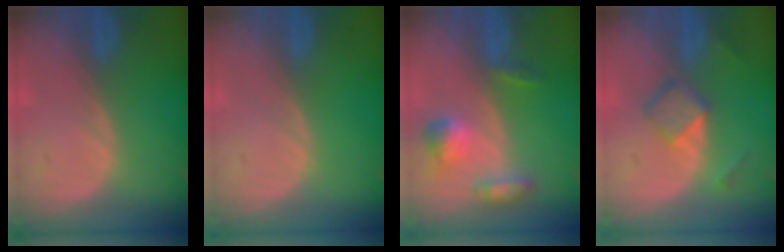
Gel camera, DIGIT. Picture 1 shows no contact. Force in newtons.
{"total": 0.0}
{"total": 5.8, "press": 5.4, "slide": 2.3}
{"total": 4.6, "press": 4.5, "slide": 1.1}